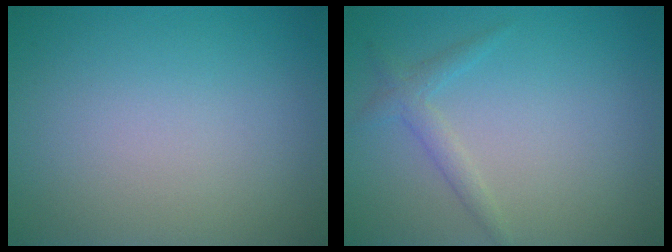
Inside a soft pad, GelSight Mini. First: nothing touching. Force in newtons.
{"total": 1.6, "press": 1.6, "slide": 0.1}